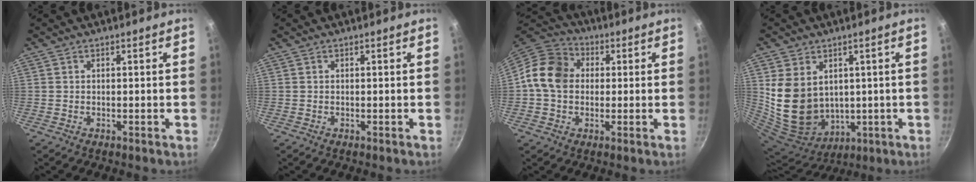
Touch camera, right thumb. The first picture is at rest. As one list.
[{"total": 0.0}, {"total": 11.4, "force": [0.6, 9.4, 6.5], "torque": [-0.086, 0.021, -0.010]}, {"total": 15.2, "force": [2.8, 11.9, 9.0], "torque": [-0.161, -0.022, 0.082]}]